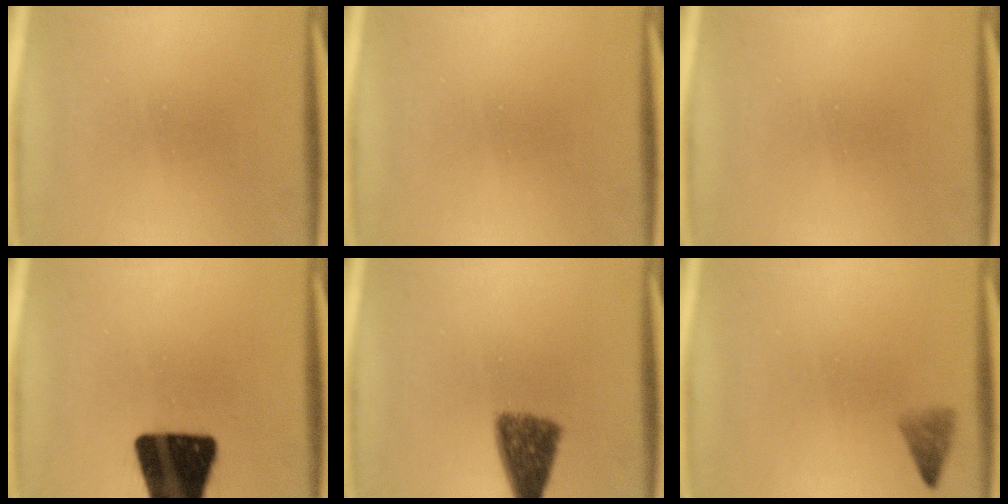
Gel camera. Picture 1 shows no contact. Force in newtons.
{"total": 0.0}
{"total": 0.0}
{"total": 19.3}
{"total": 7.2}
{"total": 1.0}